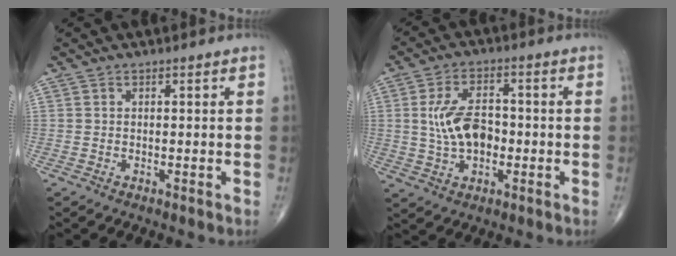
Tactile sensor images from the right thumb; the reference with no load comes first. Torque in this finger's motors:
{"motor_torque": [-0.17, 0.77, 0.92, -0.07, 0.26]}